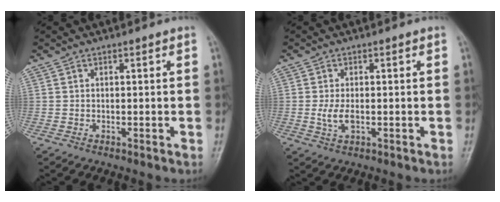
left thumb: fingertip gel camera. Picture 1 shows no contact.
{"total": 3.7, "force": [-0.5, 1.8, 3.2], "torque": [-0.071, 0.000, -0.010]}